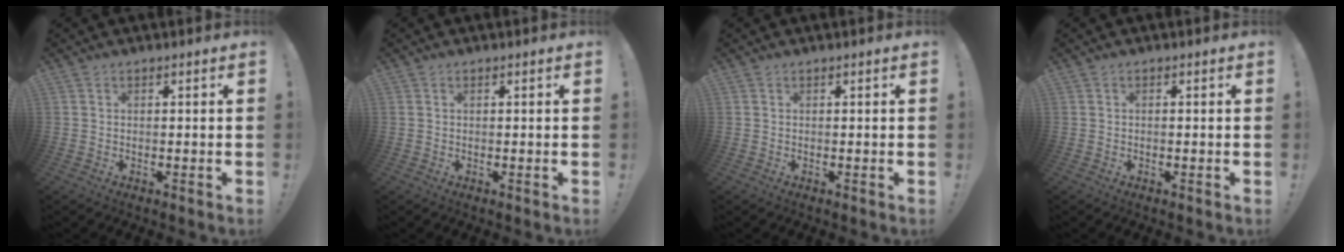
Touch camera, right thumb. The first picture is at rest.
{"total": 0.0}
{"total": 0.0}
{"total": 0.0}